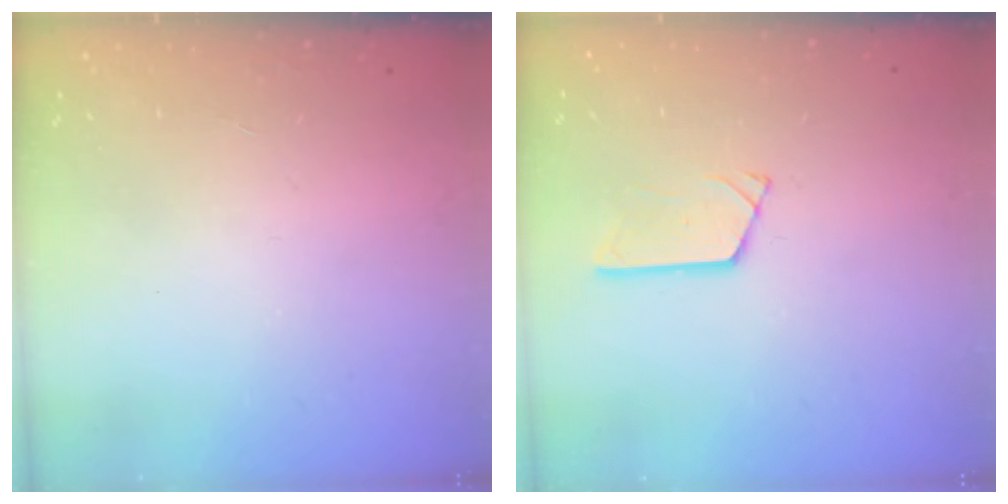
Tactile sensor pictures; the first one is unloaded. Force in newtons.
{"total": 3.0, "press": 3.0, "slide": 0.3}